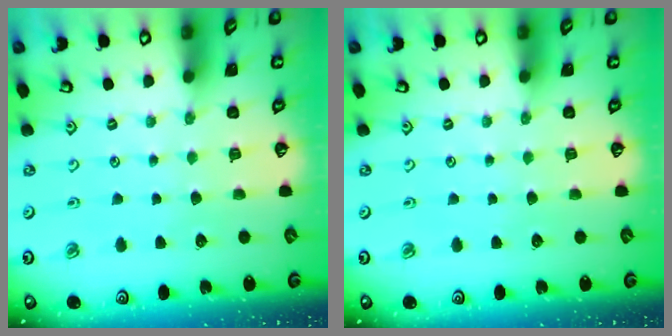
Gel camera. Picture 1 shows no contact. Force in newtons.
{"total": 0.0}